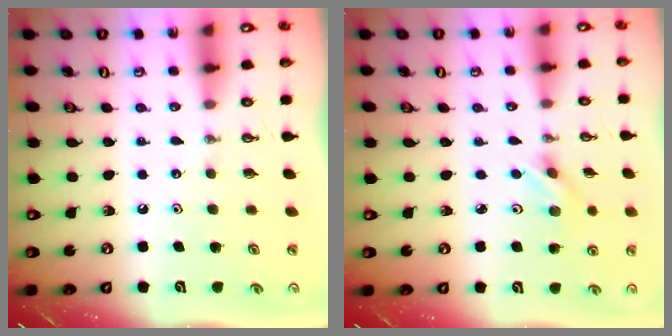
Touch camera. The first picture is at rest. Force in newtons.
{"total": 2.9, "press": 2.8, "slide": 0.7}